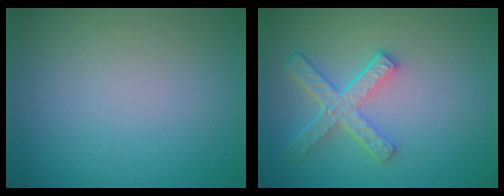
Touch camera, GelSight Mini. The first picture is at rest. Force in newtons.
{"total": 5.0, "press": 3.9, "slide": 3.1}